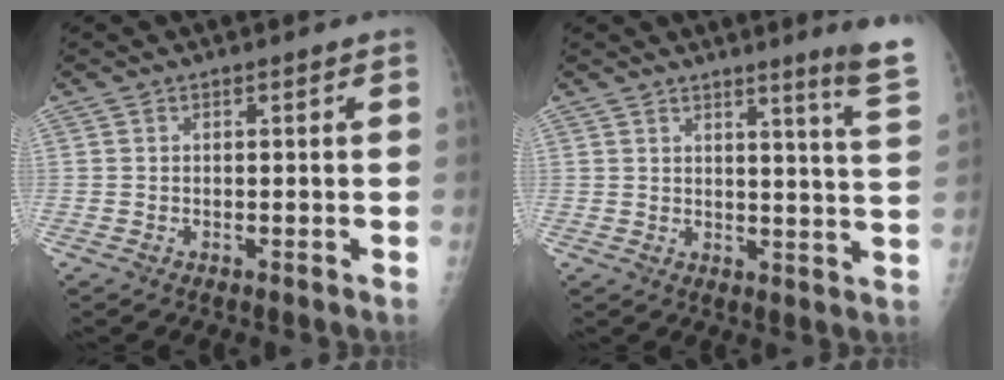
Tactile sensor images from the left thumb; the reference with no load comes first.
{"total": 8.2, "force": [6.3, -1.2, 5.2], "torque": [-0.061, -0.064, 0.067]}